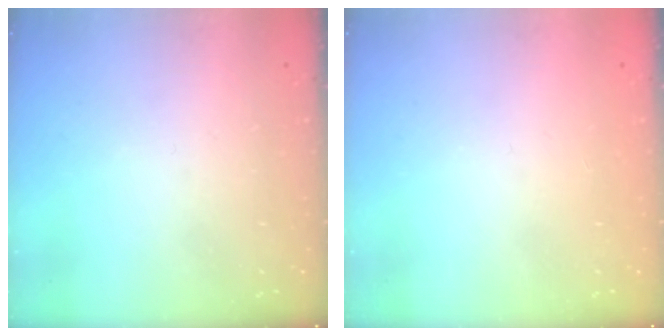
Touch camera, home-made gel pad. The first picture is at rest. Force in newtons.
{"total": 1.1, "press": 1.0, "slide": 0.1}